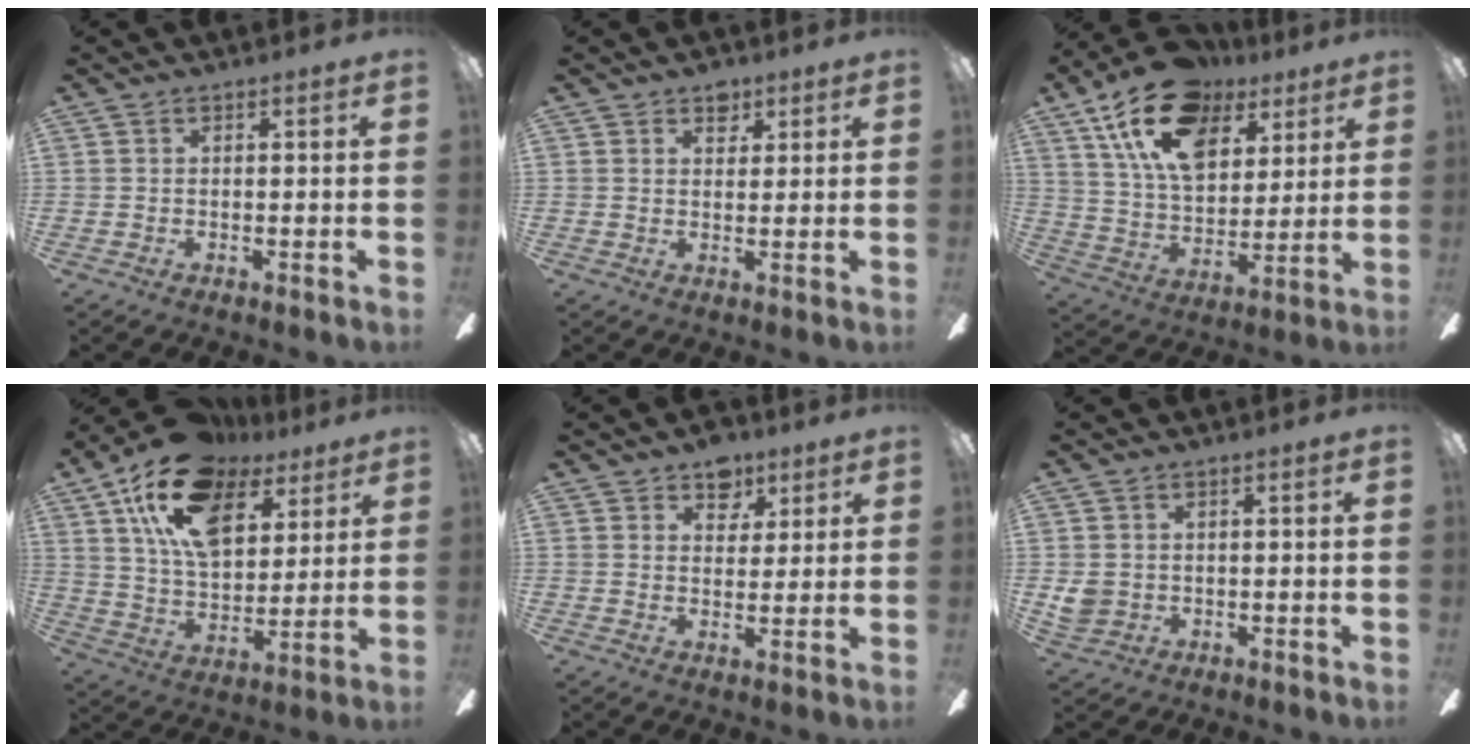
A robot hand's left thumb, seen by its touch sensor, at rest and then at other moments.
{"total": 3.7, "force": [2.6, 2.3, 1.2], "torque": [-0.007, -0.008, 0.044]}
{"total": 20.2, "force": [11.7, 11.5, 11.8], "torque": [-0.209, -0.043, 0.211]}
{"total": 19.9, "force": [11.5, 11.0, 12.0], "torque": [-0.227, -0.046, 0.205]}
{"total": 6.5, "force": [4.4, 4.4, 1.9], "torque": [-0.016, -0.015, 0.075]}
{"total": 3.6, "force": [0.6, 3.3, 1.3], "torque": [-0.019, 0.005, 0.015]}